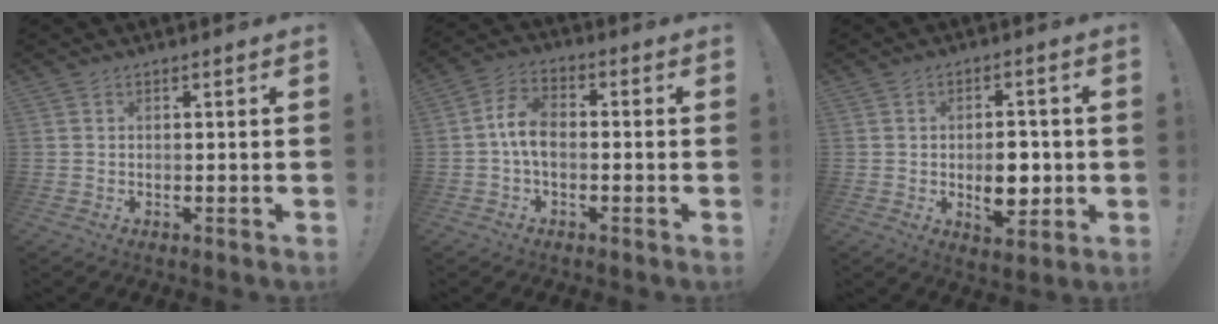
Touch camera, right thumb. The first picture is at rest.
{"total": 8.0, "force": [-0.7, 5.1, 6.1], "torque": [-0.120, 0.013, -0.008]}
{"total": 8.9, "force": [-1.4, 5.5, 6.8], "torque": [-0.095, 0.011, -0.019]}